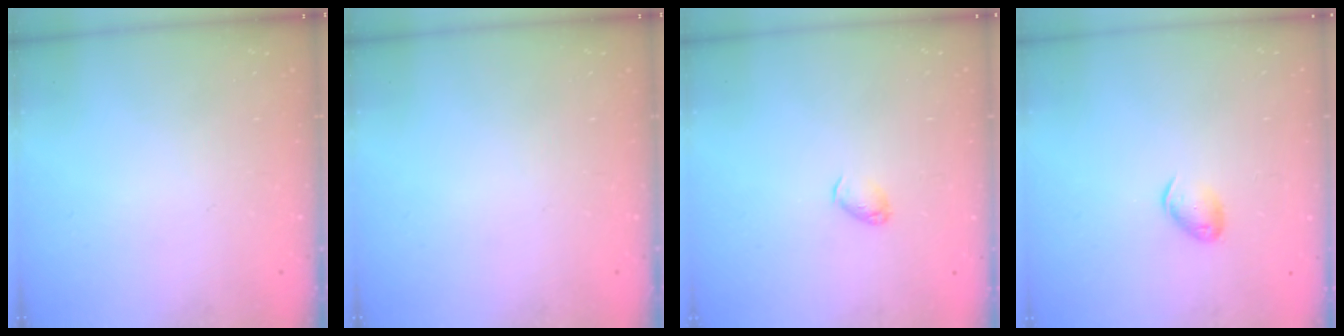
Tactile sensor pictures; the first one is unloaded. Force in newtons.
{"total": 0.0}
{"total": 3.1, "press": 3.0, "slide": 0.7}
{"total": 6.4, "press": 6.3, "slide": 1.1}